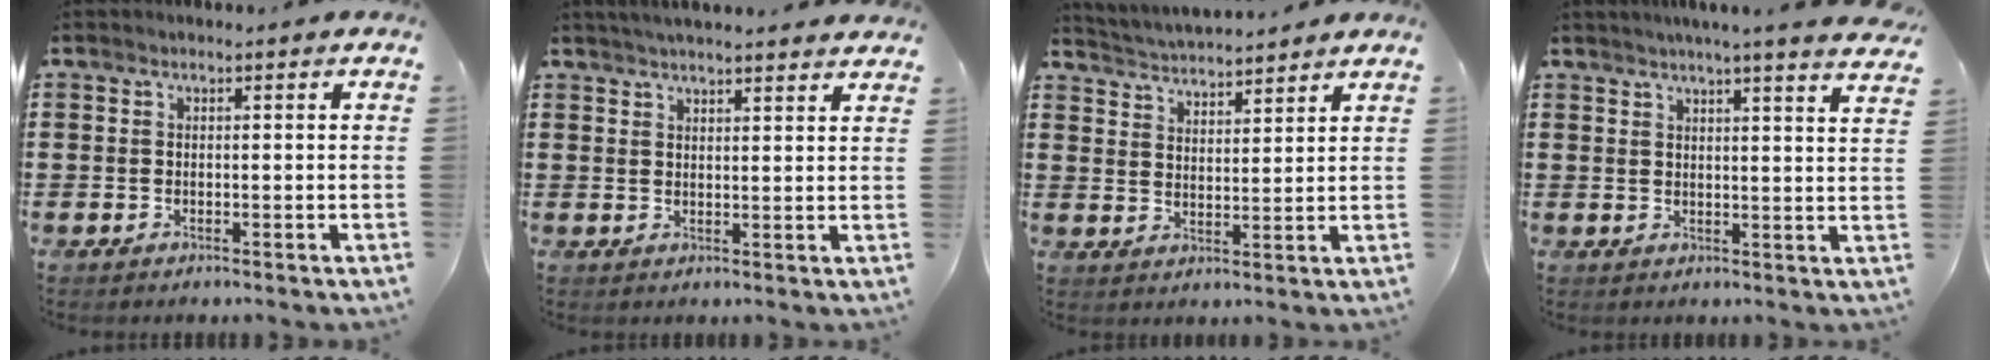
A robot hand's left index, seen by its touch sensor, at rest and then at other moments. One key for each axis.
{"total": 2.9, "fx": 2.8, "fy": -0.2, "fz": 0.6, "tx": -0.019, "ty": -0.004, "tz": 0.052}
{"total": 3.7, "fx": 3.7, "fy": -0.2, "fz": -0.2, "tx": -0.012, "ty": -0.021, "tz": 0.065}
{"total": 4.0, "fx": 3.6, "fy": -1.0, "fz": 1.4, "tx": -0.028, "ty": -0.020, "tz": 0.060}